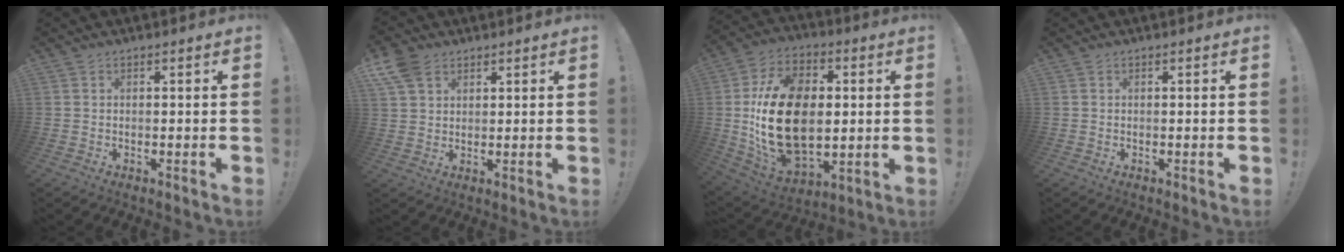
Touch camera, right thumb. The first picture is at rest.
{"total": 7.4, "force": [4.3, 4.9, 3.5], "torque": [-0.067, -0.010, 0.087]}
{"total": 26.4, "force": [0.5, 17.3, 19.8], "torque": [-0.378, 0.007, 0.022]}
{"total": 0.0}